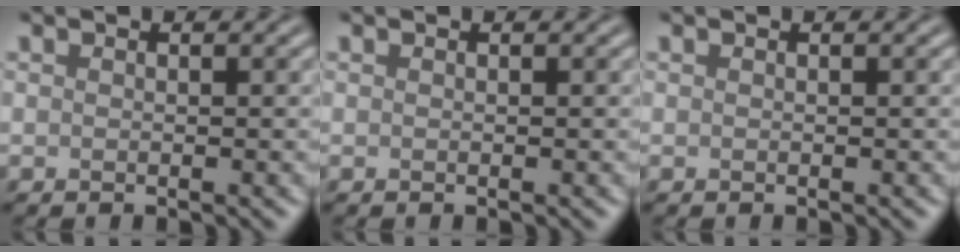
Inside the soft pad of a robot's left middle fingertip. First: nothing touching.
{"total": 0.0}
{"total": 0.0}